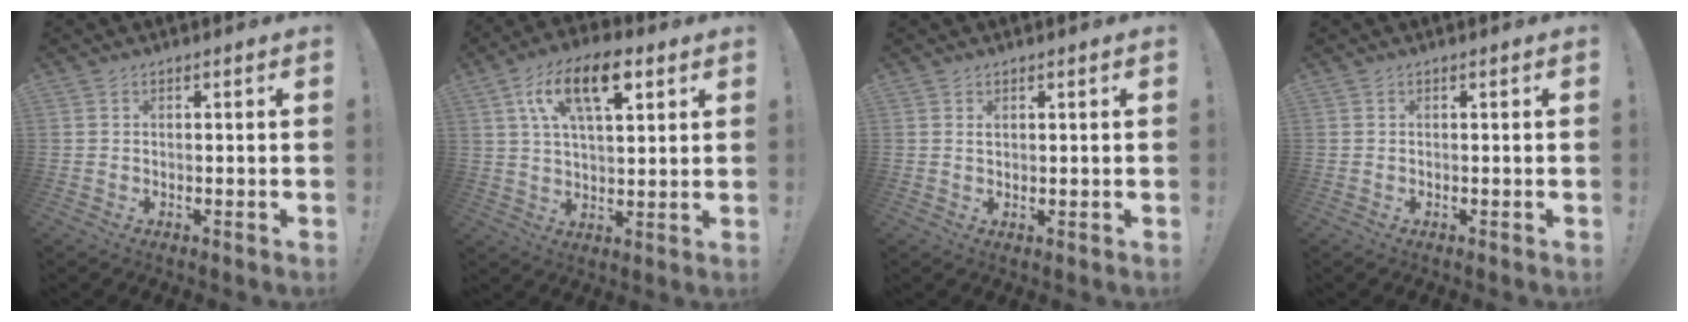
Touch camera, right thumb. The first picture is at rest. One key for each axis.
{"total": 14.9, "fx": 6.2, "fy": 6.9, "fz": 11.6, "tx": -0.197, "ty": 0.000, "tz": 0.110}
{"total": 1.0, "fx": 0.7, "fy": 0.5, "fz": 0.5, "tx": -0.012, "ty": 0.001, "tz": 0.013}
{"total": 0.0}